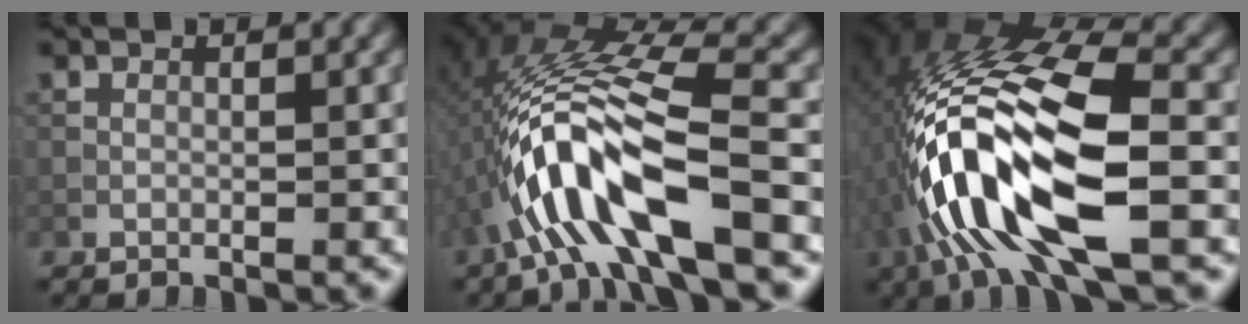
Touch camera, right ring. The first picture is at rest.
{"total": 9.8, "force": [-3.6, 2.3, 8.8], "torque": [-0.182, 0.021, -0.062]}
{"total": 13.9, "force": [-4.2, 4.7, 12.4], "torque": [-0.260, 0.008, -0.070]}